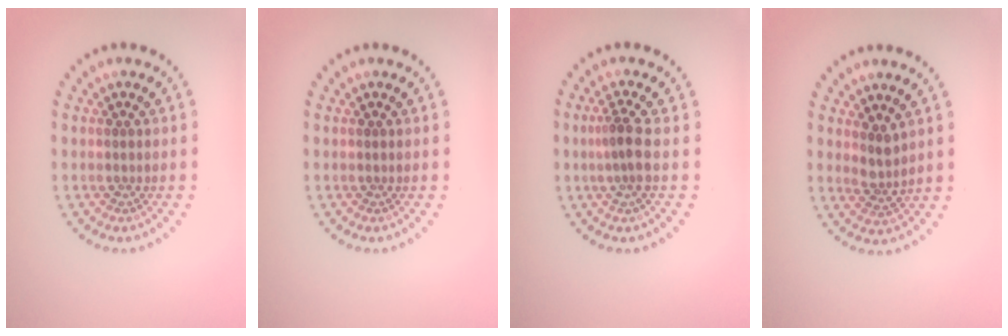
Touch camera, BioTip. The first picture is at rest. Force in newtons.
{"total": 0.0}
{"total": 2.3, "press": 1.8, "slide": 1.5}
{"total": 1.9, "press": 1.4, "slide": 1.2}